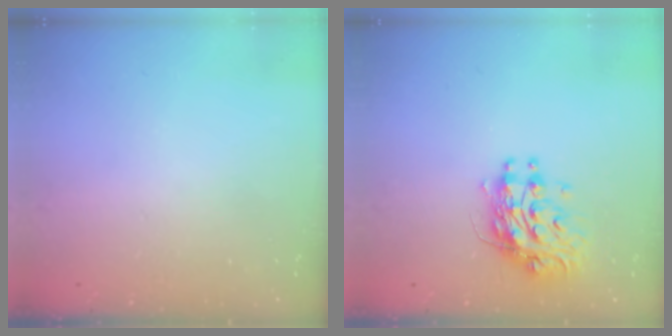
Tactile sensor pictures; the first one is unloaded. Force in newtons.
{"total": 10.7, "press": 10.7, "slide": 0.9}